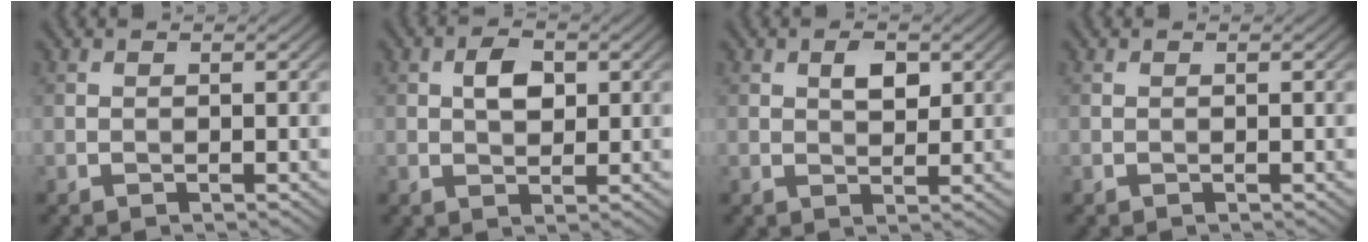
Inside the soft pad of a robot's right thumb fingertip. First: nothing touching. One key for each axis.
{"total": 3.4, "fx": 0.7, "fy": 2.1, "fz": 2.6, "tx": -0.049, "ty": 0.005, "tz": 0.010}
{"total": 2.8, "fx": 1.0, "fy": 1.5, "fz": 2.0, "tx": -0.035, "ty": -0.001, "tz": 0.018}
{"total": 0.0}